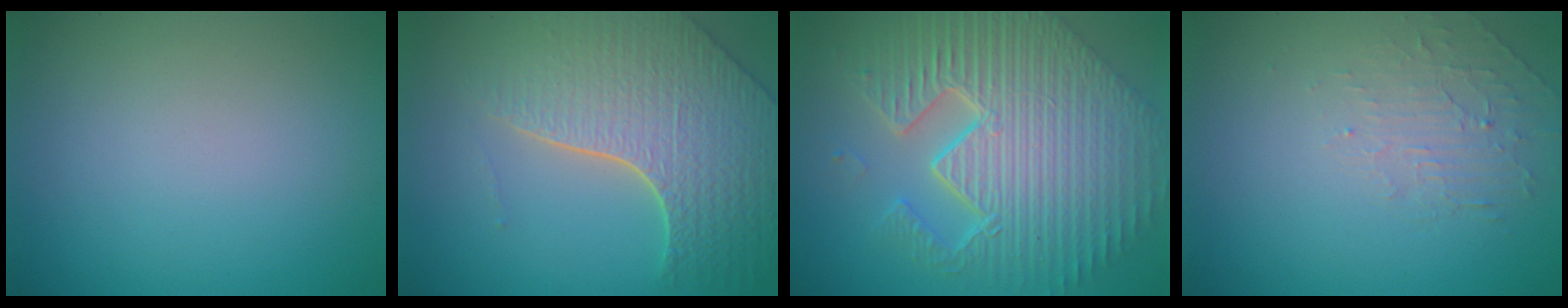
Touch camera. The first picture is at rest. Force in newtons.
{"total": 8.0, "press": 5.7, "slide": 5.7}
{"total": 11.5, "press": 7.5, "slide": 8.6}
{"total": 1.9, "press": 0.6, "slide": 1.8}